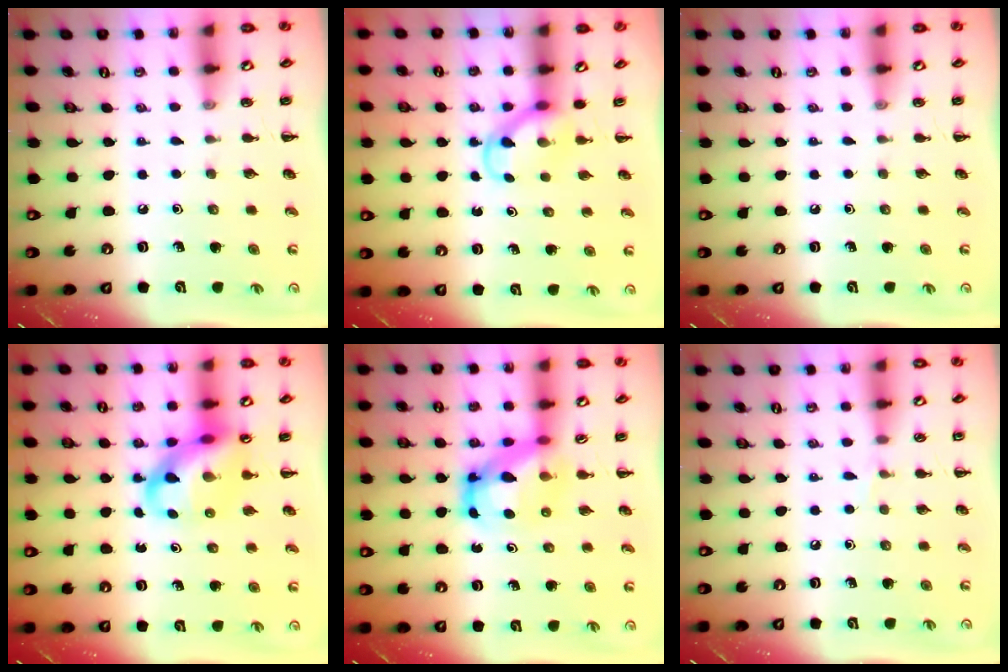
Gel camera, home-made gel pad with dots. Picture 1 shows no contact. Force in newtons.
{"total": 3.8, "press": 3.6, "slide": 1.2}
{"total": 0.0}
{"total": 12.0, "press": 11.5, "slide": 3.3}
{"total": 6.4, "press": 6.3, "slide": 1.4}
{"total": 3.8, "press": 3.6, "slide": 1.3}